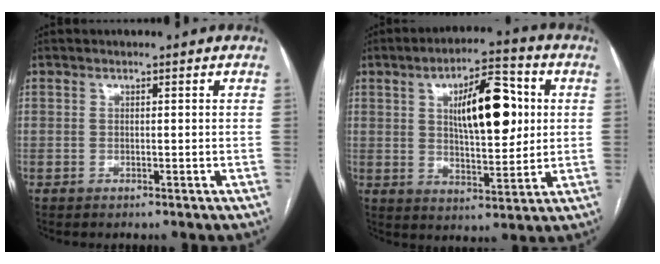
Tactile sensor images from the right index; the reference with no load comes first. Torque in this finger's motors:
{"motor_torque": [1.31, 0.00, 0.34, 0.14]}